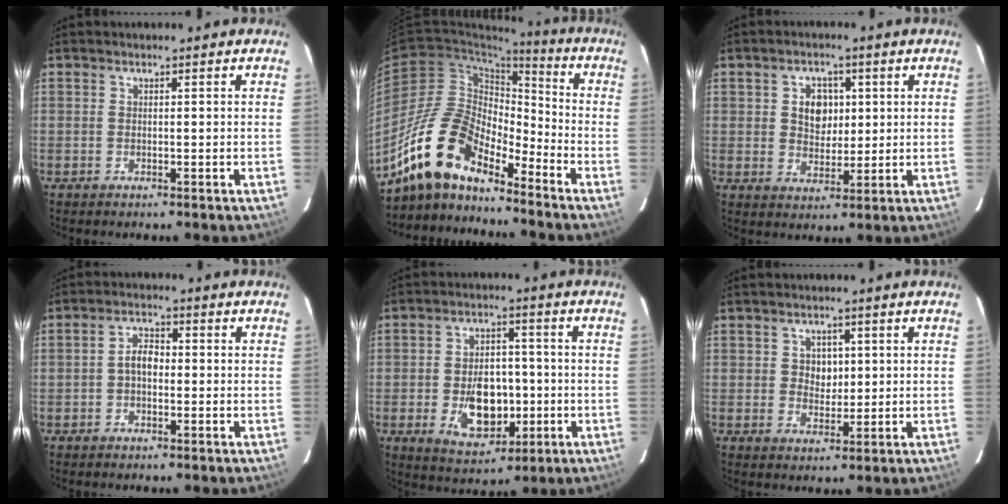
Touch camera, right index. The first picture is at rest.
{"total": 15.3, "force": [-12.3, 5.1, 7.5], "torque": [-0.138, 0.007, -0.245]}
{"total": 5.9, "force": [1.3, 4.5, 3.5], "torque": [-0.057, 0.011, 0.027]}
{"total": 3.4, "force": [-0.6, 2.1, 2.5], "torque": [-0.047, 0.013, -0.010]}
{"total": 11.0, "force": [-2.5, 7.2, 8.0], "torque": [-0.149, 0.008, -0.022]}
{"total": 3.6, "force": [0.7, 3.1, 1.6], "torque": [-0.022, 0.006, 0.013]}